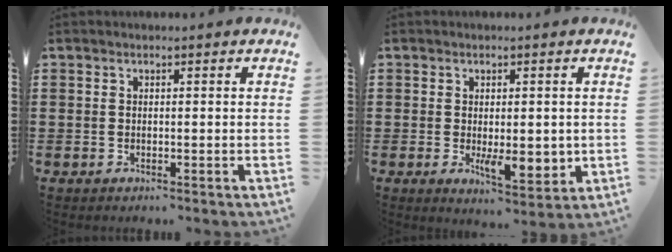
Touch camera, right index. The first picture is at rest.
{"total": 5.6, "force": [-0.6, 2.5, 5.0], "torque": [-0.078, -0.005, -0.012]}